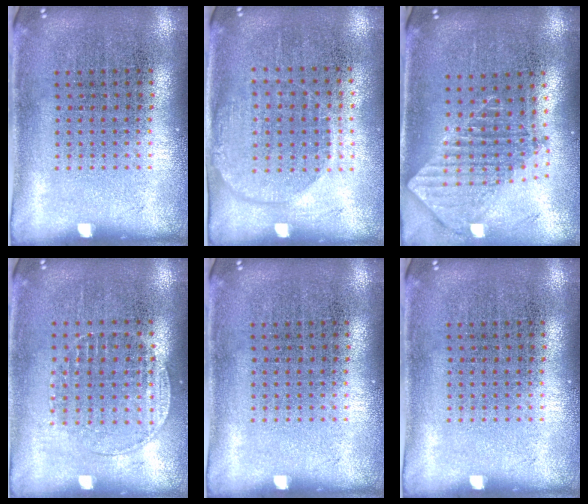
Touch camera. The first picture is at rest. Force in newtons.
{"total": 1.4, "press": 1.3, "slide": 0.7}
{"total": 1.9, "press": 1.5, "slide": 1.2}
{"total": 1.2, "press": 1.1, "slide": 0.5}
{"total": 0.0}
{"total": 0.0}